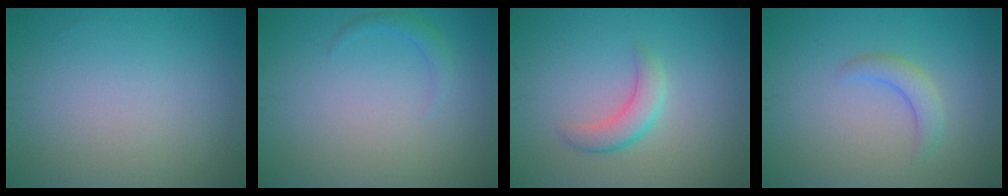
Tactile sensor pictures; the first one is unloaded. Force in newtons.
{"total": 1.1, "press": 1.1, "slide": 0.1}
{"total": 2.6, "press": 2.6, "slide": 0.1}
{"total": 2.1, "press": 2.1, "slide": 0.3}